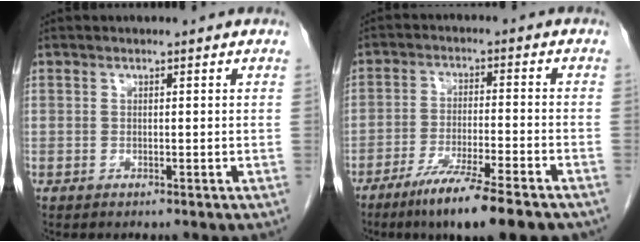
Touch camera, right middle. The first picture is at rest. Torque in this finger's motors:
{"motor_torque": [1.13, -1.01, 0.20, 0.12]}